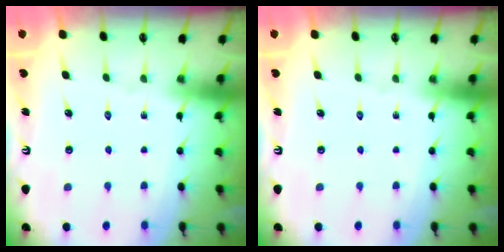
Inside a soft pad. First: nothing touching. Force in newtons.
{"total": 0.0}